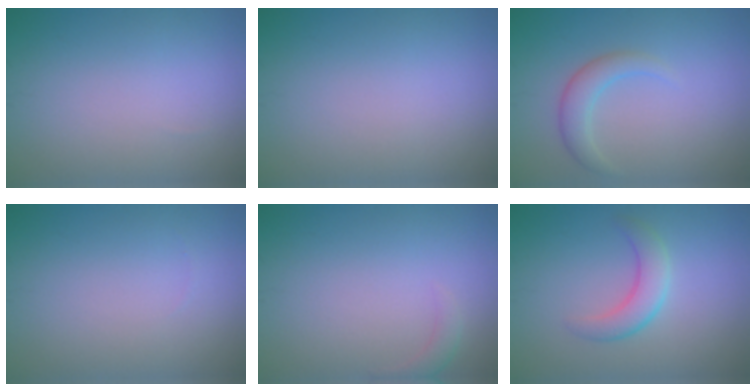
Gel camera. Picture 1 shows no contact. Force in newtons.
{"total": 0.0}
{"total": 2.4, "press": 2.4, "slide": 0.2}
{"total": 0.0}
{"total": 1.2, "press": 1.1, "slide": 0.2}
{"total": 2.9, "press": 2.9, "slide": 0.2}